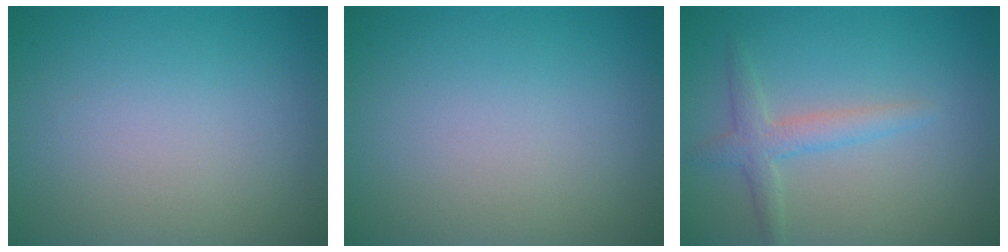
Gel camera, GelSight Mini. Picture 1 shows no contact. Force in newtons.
{"total": 0.0}
{"total": 2.3, "press": 2.3, "slide": 0.1}